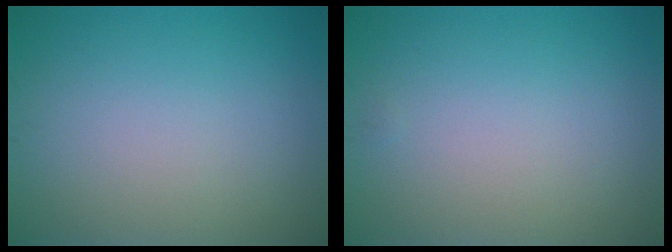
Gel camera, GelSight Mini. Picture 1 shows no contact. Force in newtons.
{"total": 0.0}